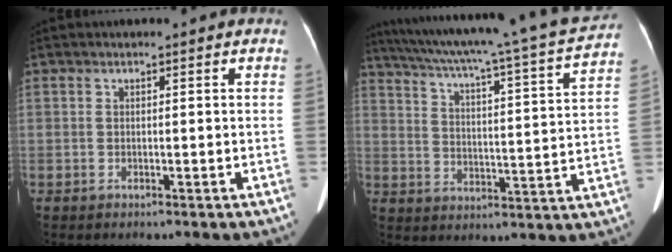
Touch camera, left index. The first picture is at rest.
{"total": 24.8, "force": [21.8, -0.3, 11.8], "torque": [-0.194, -0.032, 0.292]}